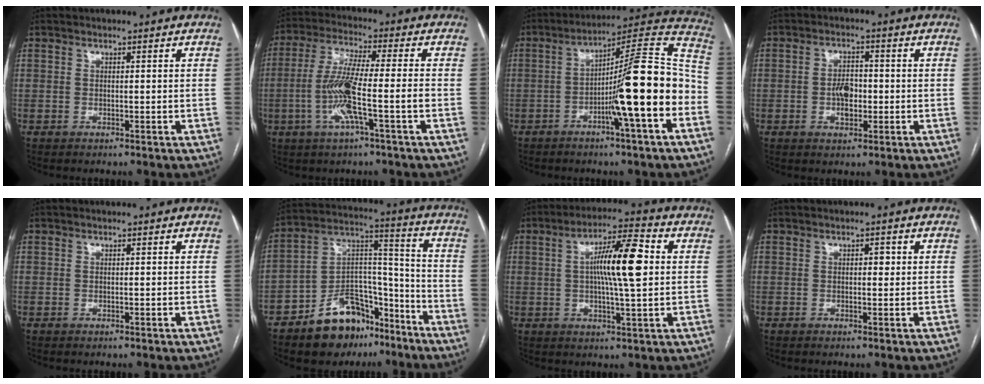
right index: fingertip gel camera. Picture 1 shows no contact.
{"total": 10.1, "force": [-2.8, -0.1, 9.7], "torque": [-0.195, 0.001, -0.057]}
{"total": 17.4, "force": [-4.9, 0.1, 16.7], "torque": [-0.248, 0.015, -0.081]}
{"total": 4.1, "force": [-0.7, 2.3, 3.3], "torque": [-0.057, 0.004, -0.012]}
{"total": 0.0}
{"total": 15.9, "force": [-10.9, 8.2, 8.2], "torque": [-0.127, 0.046, -0.176]}
{"total": 11.3, "force": [1.5, 1.2, 11.2], "torque": [-0.192, 0.014, 0.021]}
{"total": 1.2, "force": [0.2, 0.6, 1.0], "torque": [-0.012, 0.002, 0.001]}